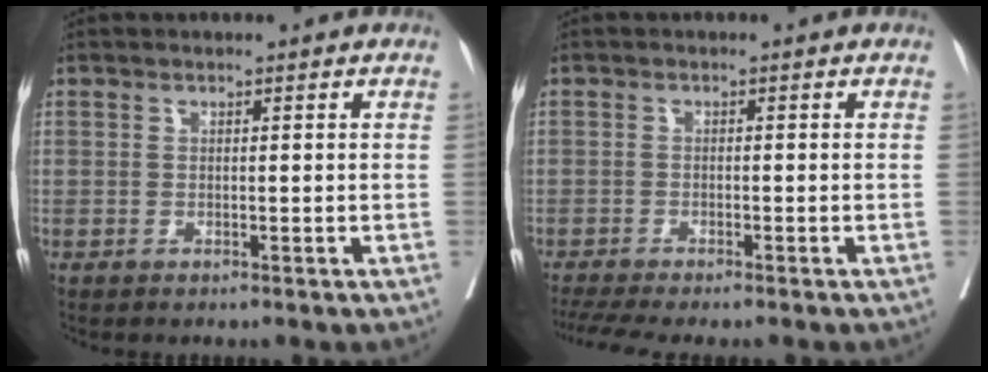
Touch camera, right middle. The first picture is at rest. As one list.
[{"total": 7.1, "force": [-6.0, 0.4, 3.7], "torque": [-0.056, -0.011, -0.096]}]